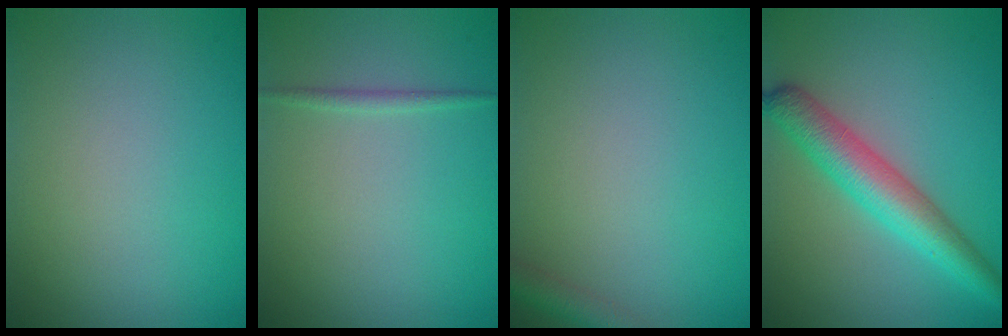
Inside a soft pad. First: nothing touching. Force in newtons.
{"total": 0.8, "press": 0.8, "slide": 0.0}
{"total": 2.0, "press": 2.0, "slide": 0.1}
{"total": 5.4, "press": 5.4, "slide": 0.1}